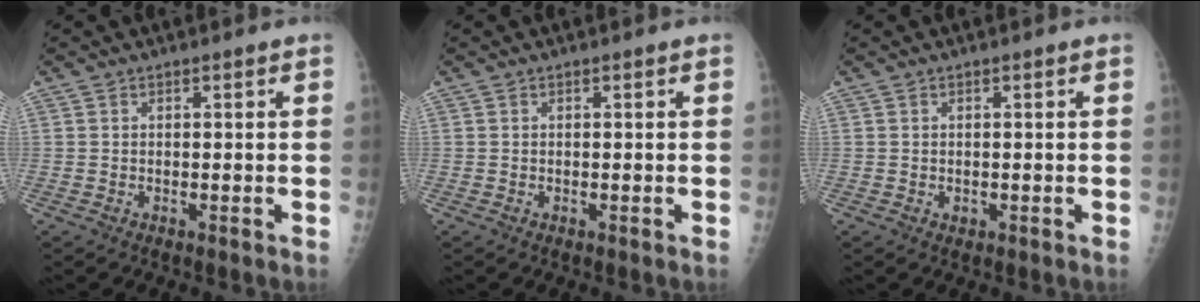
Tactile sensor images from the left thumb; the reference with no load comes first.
{"total": 0.0}
{"total": 0.9, "force": [-0.1, 0.8, 0.4], "torque": [-0.005, 0.000, 0.001]}